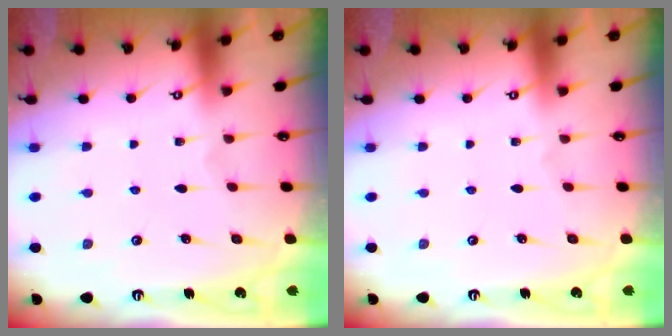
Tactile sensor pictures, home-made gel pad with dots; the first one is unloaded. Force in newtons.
{"total": 0.0}